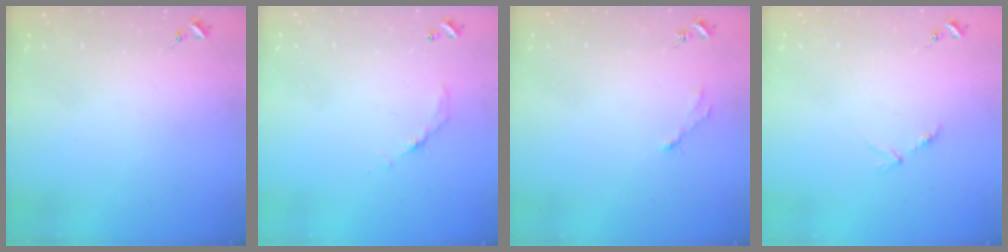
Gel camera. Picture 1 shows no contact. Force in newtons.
{"total": 5.0, "press": 5.0, "slide": 0.3}
{"total": 2.8, "press": 2.8, "slide": 0.4}
{"total": 3.4, "press": 3.4, "slide": 0.5}